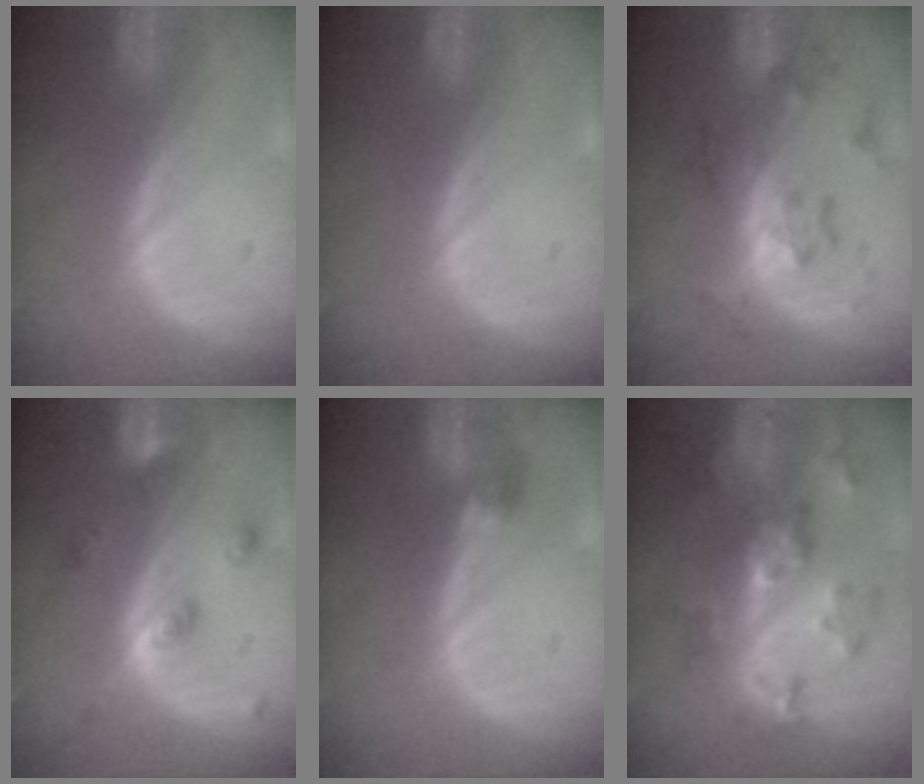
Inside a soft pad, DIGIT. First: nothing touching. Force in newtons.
{"total": 0.0}
{"total": 6.4, "press": 6.4, "slide": 0.2}
{"total": 5.2, "press": 4.5, "slide": 2.5}
{"total": 3.0, "press": 2.7, "slide": 1.4}
{"total": 8.8, "press": 7.8, "slide": 4.0}